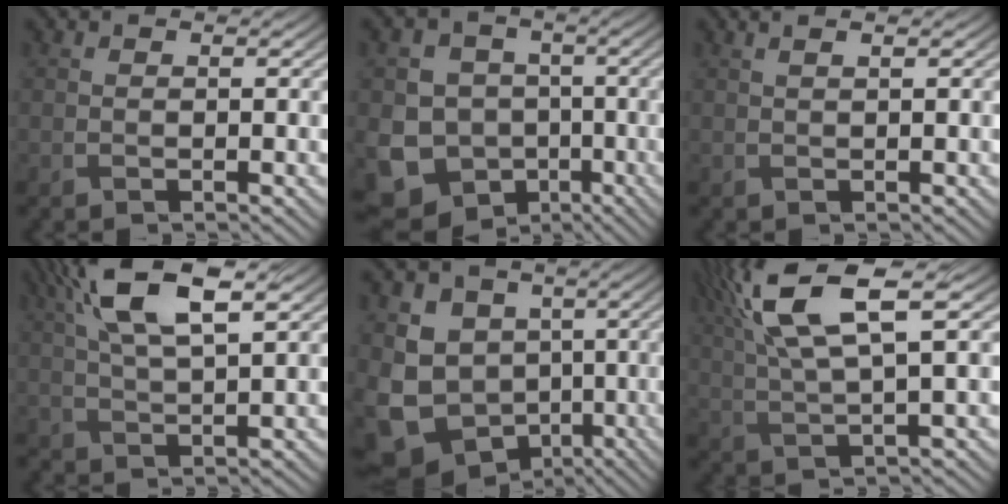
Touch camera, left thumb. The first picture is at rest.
{"total": 11.4, "force": [-3.4, 10.1, 4.0], "torque": [-0.099, -0.027, -0.082]}
{"total": 1.3, "force": [0.8, 0.3, 1.0], "torque": [-0.013, 0.002, 0.005]}
{"total": 9.7, "force": [4.5, 3.1, 7.9], "torque": [-0.171, 0.017, 0.081]}
{"total": 12.1, "force": [-1.7, 10.7, 5.3], "torque": [-0.144, -0.027, -0.041]}
{"total": 12.5, "force": [5.4, 3.4, 10.7], "torque": [-0.245, 0.021, 0.104]}